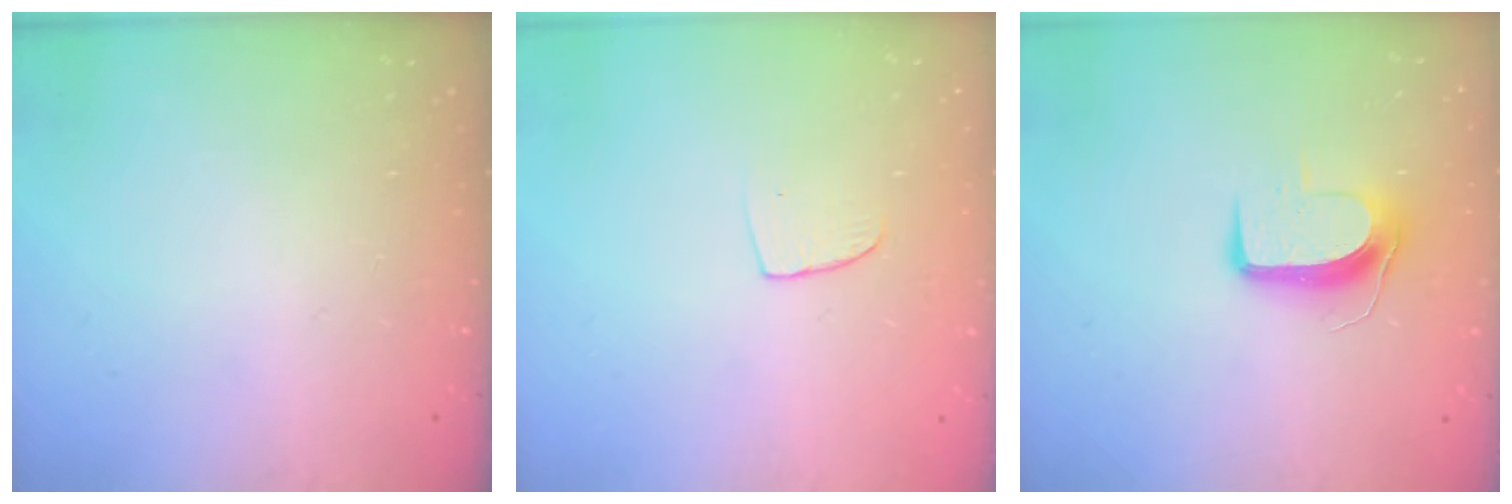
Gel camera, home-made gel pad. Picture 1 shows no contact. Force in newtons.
{"total": 5.5, "press": 5.5, "slide": 0.4}
{"total": 8.8, "press": 8.8, "slide": 0.2}